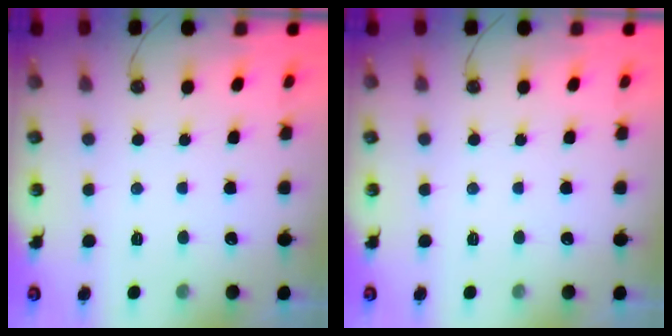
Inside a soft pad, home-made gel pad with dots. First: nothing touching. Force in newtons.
{"total": 0.0}